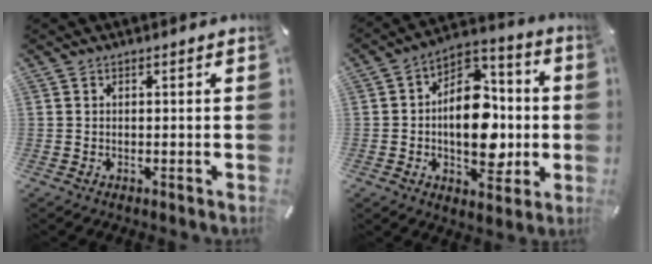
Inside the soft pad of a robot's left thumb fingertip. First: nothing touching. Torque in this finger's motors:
{"motor_torque": [1.72, 3.29, 1.04, -0.65, 0.32]}